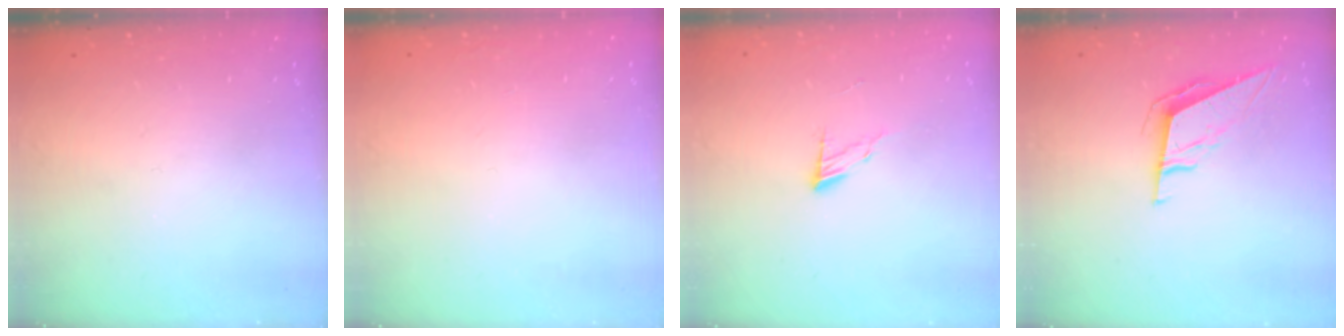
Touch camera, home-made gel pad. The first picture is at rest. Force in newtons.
{"total": 1.5, "press": 1.5, "slide": 0.1}
{"total": 7.9, "press": 7.9, "slide": 0.7}
{"total": 7.4, "press": 7.1, "slide": 2.2}